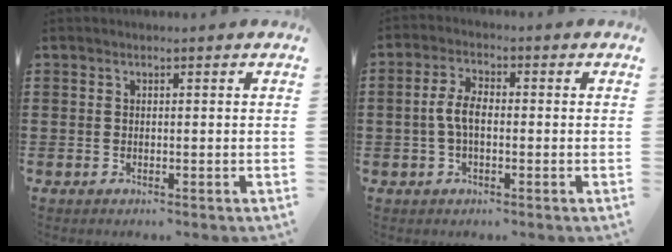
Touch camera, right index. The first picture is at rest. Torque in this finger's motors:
{"motor_torque": [0.61, -0.42, 0.21, 0.11]}